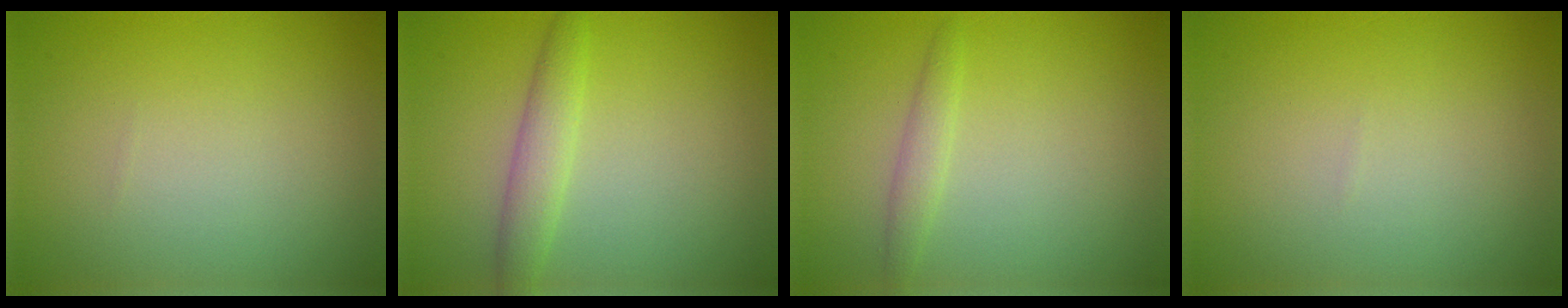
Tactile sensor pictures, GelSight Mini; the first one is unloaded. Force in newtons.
{"total": 2.5, "press": 2.5, "slide": 0.1}
{"total": 1.3, "press": 1.3, "slide": 0.0}
{"total": 0.0}